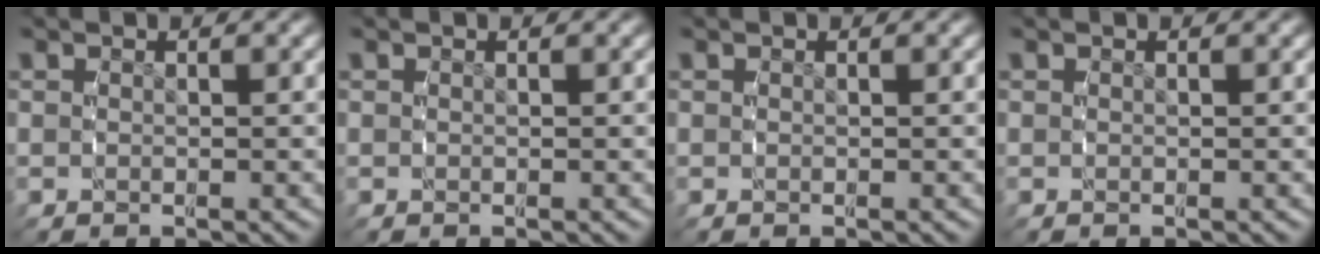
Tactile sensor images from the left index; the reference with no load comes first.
{"total": 0.0}
{"total": 0.0}
{"total": 0.0}